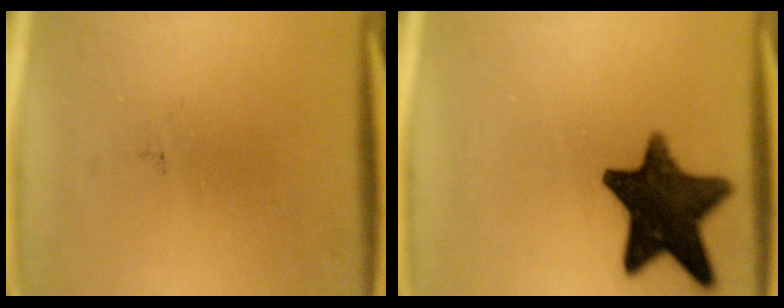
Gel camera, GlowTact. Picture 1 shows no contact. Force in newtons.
{"total": 14.5}